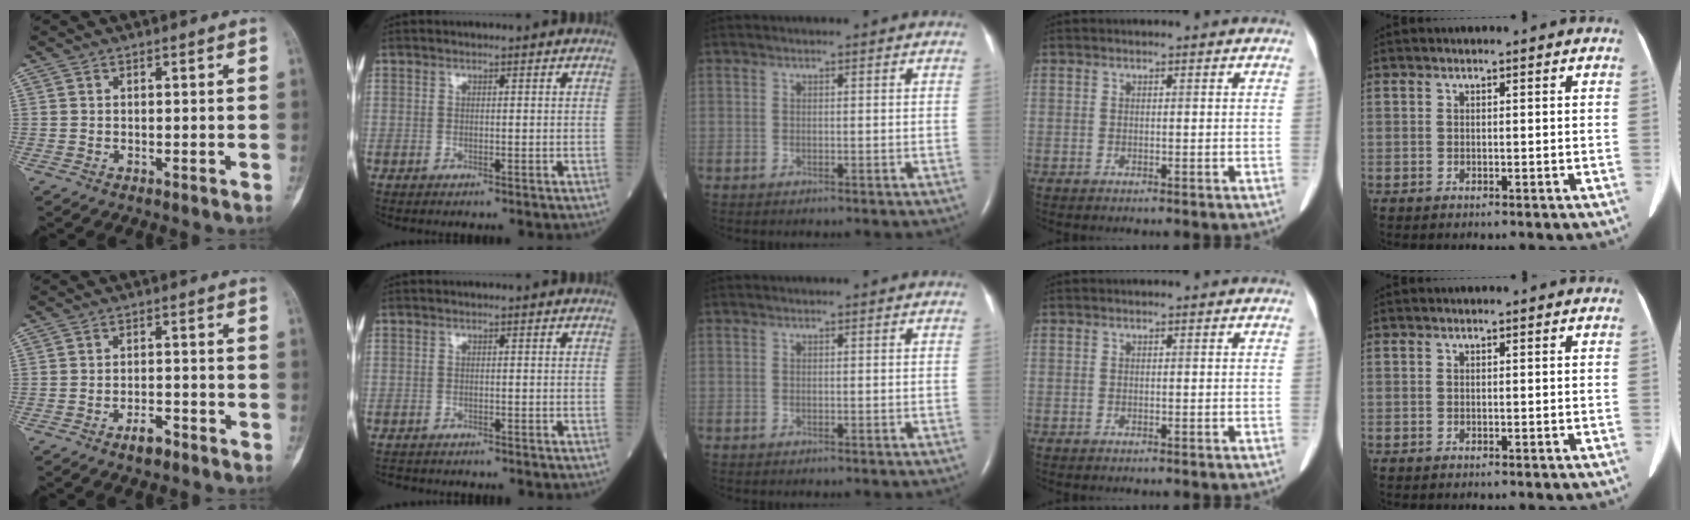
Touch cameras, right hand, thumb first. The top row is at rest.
{"thumb": {"total": 3.3, "force": [-2.3, 1.3, 1.9], "torque": [-0.030, 0.015, -0.038]}, "index": {"total": 2.9, "force": [-2.7, 0.9, 0.7], "torque": [-0.013, -0.005, -0.036]}}